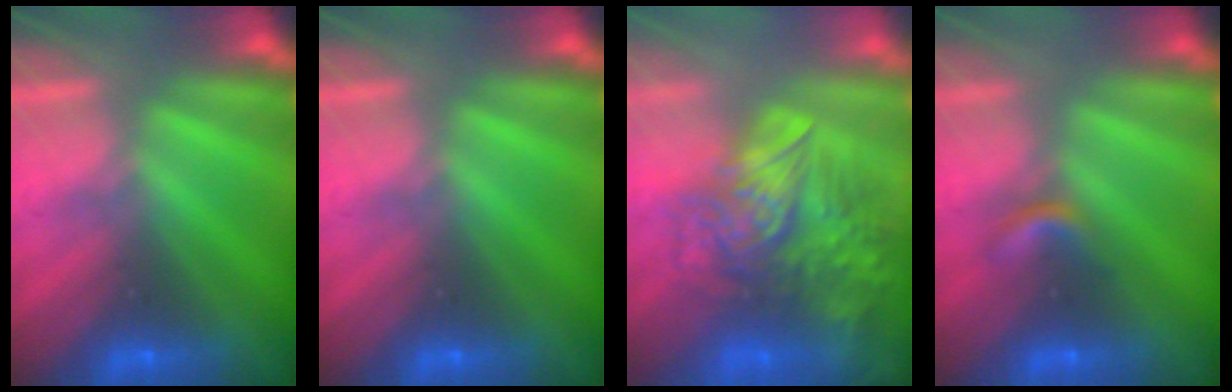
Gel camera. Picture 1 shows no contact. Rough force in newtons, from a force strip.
{"total": 0.0}
{"total": 8.5}
{"total": 2.2}